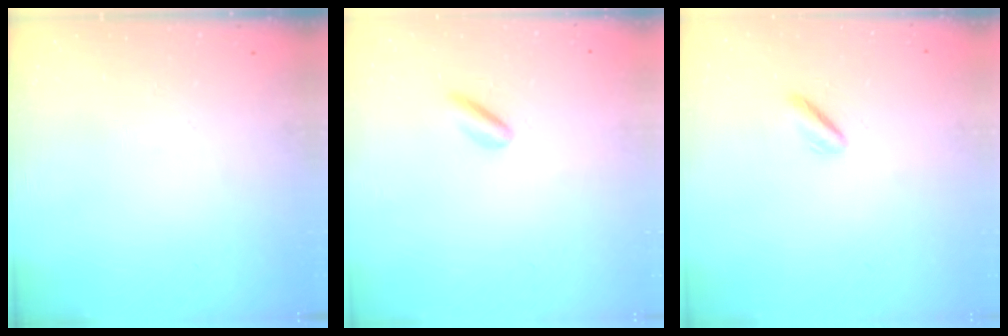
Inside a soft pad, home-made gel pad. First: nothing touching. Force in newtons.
{"total": 2.5, "press": 2.4, "slide": 0.8}
{"total": 0.8, "press": 0.6, "slide": 0.6}